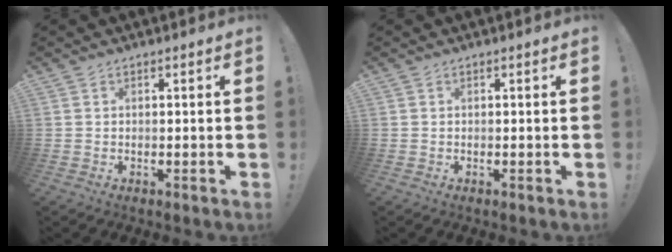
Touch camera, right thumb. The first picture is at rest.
{"total": 0.0}